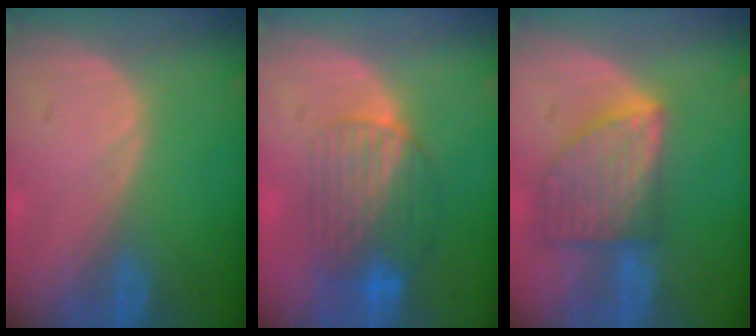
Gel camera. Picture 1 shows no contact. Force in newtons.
{"total": 8.0, "press": 7.6, "slide": 2.7}
{"total": 8.1, "press": 7.4, "slide": 3.4}